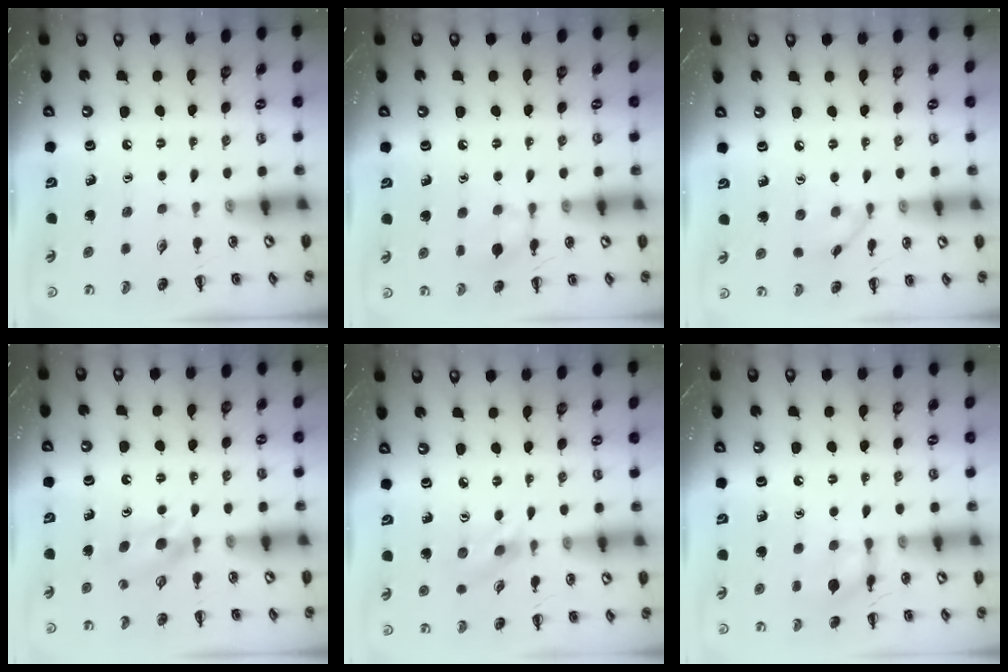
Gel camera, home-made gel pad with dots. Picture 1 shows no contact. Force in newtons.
{"total": 6.7, "press": 6.5, "slide": 1.3}
{"total": 5.1, "press": 4.6, "slide": 2.1}
{"total": 3.7, "press": 3.4, "slide": 1.5}
{"total": 2.7, "press": 2.6, "slide": 0.8}
{"total": 9.6, "press": 9.6, "slide": 0.5}